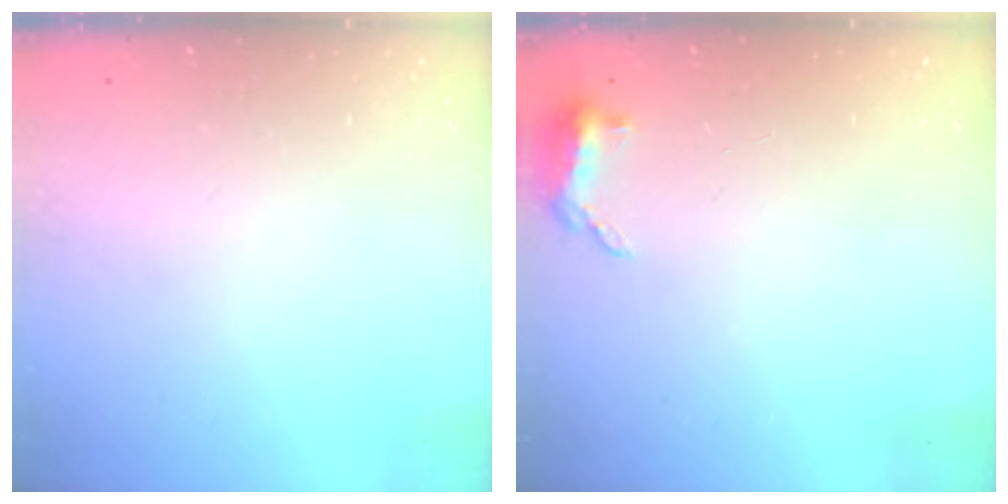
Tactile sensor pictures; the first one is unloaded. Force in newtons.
{"total": 5.7, "press": 5.6, "slide": 1.4}